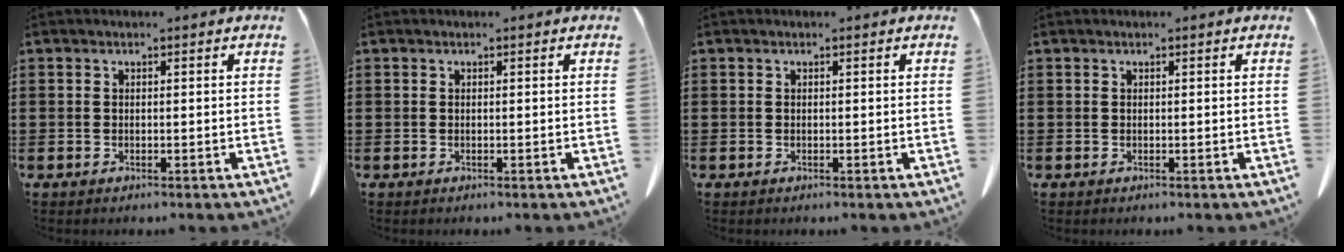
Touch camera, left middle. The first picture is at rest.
{"total": 0.0}
{"total": 0.0}
{"total": 0.0}